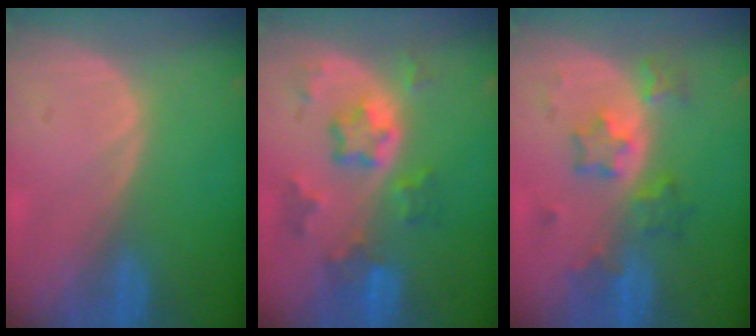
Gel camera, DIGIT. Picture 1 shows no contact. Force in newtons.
{"total": 7.5, "press": 6.6, "slide": 3.6}
{"total": 6.1, "press": 5.9, "slide": 1.6}